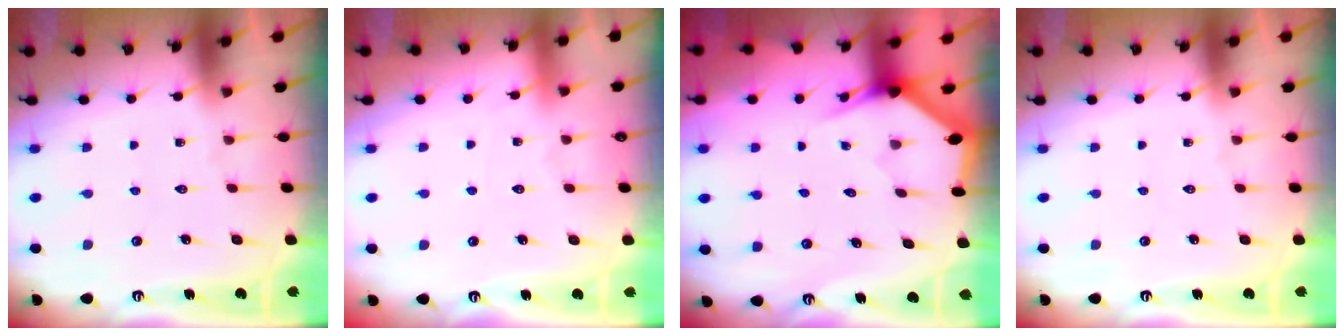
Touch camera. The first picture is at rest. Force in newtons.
{"total": 1.8, "press": 1.8, "slide": 0.3}
{"total": 3.0, "press": 3.0, "slide": 0.1}
{"total": 0.0}